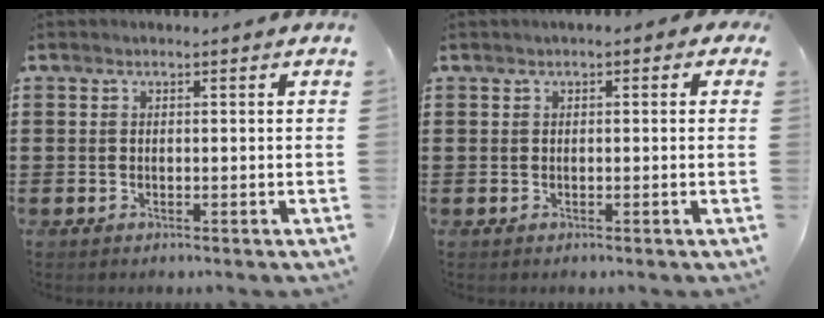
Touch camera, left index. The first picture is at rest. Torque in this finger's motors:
{"motor_torque": [1.06, -0.33, 0.63, 0.09]}